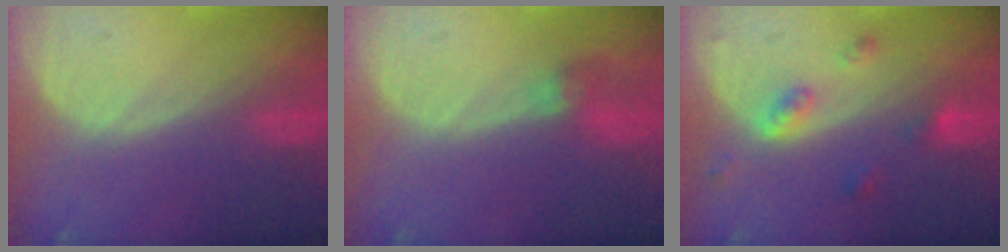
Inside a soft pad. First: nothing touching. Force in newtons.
{"total": 2.6, "press": 2.6, "slide": 0.6}
{"total": 4.3, "press": 3.9, "slide": 1.8}